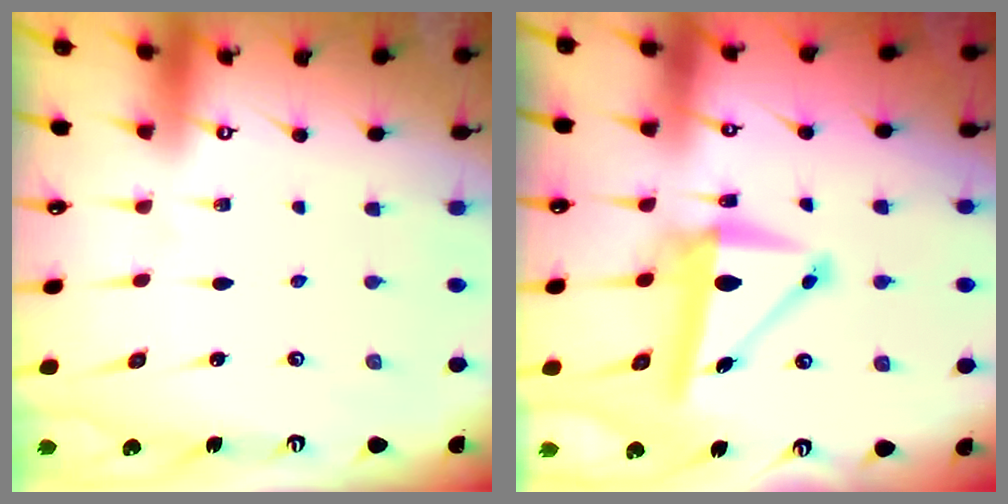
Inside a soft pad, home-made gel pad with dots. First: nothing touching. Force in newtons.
{"total": 8.8, "press": 8.5, "slide": 1.9}